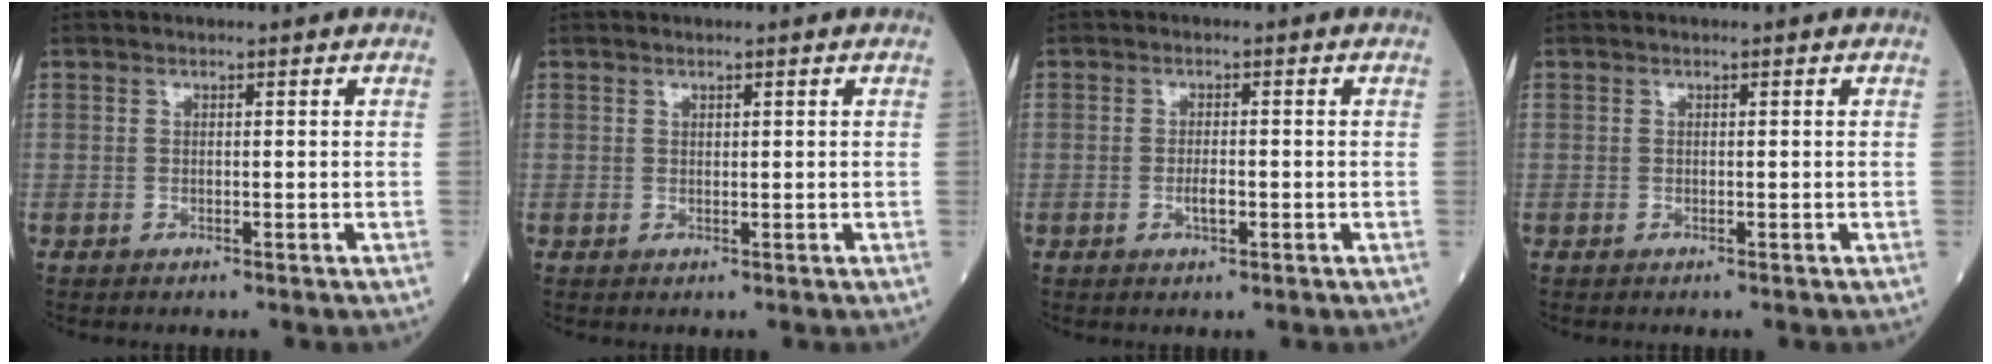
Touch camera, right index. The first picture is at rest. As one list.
[{"total": 0.6, "force": [0.4, 0.2, 0.3], "torque": [-0.006, -0.004, 0.007]}, {"total": 1.9, "force": [-0.6, 0.6, 1.7], "torque": [-0.029, 0.000, -0.010]}, {"total": 0.0}]